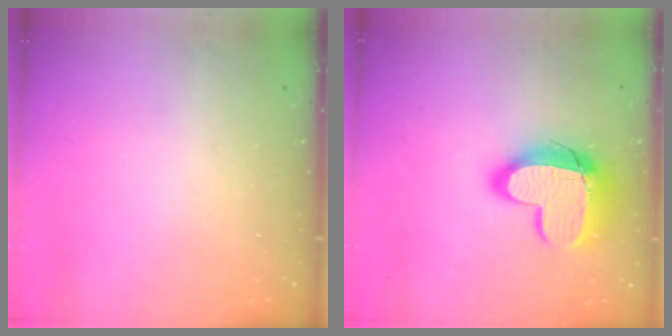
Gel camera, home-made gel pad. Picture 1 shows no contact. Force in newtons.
{"total": 15.2, "press": 15.2, "slide": 1.3}